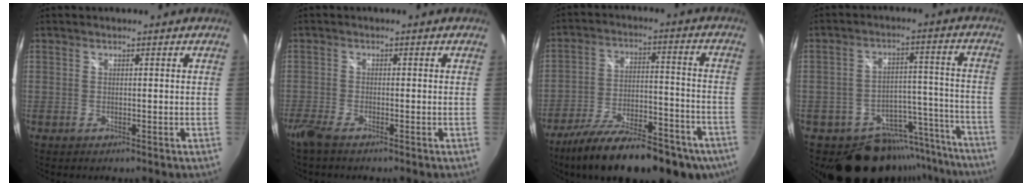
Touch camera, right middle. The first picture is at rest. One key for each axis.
{"total": 3.5, "fx": -2.8, "fy": 0.4, "fz": 2.1, "tx": -0.057, "ty": -0.011, "tz": -0.059}
{"total": 25.9, "fx": -18.8, "fy": 9.2, "fz": 15.3, "tx": -0.259, "ty": -0.040, "tz": -0.267}
{"total": 16.5, "fx": -13.6, "fy": 8.6, "fz": 3.6, "tx": -0.060, "ty": 0.055, "tz": -0.168}